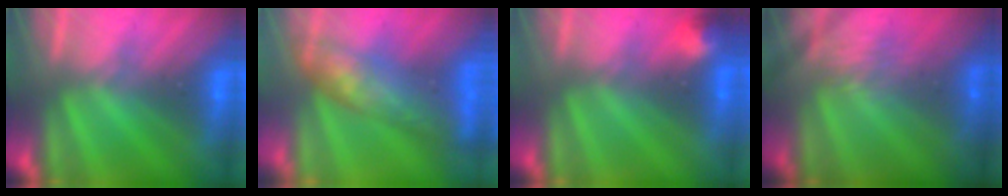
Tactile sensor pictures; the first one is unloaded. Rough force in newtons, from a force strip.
{"total": 7.8}
{"total": 2.8}
{"total": 2.2}